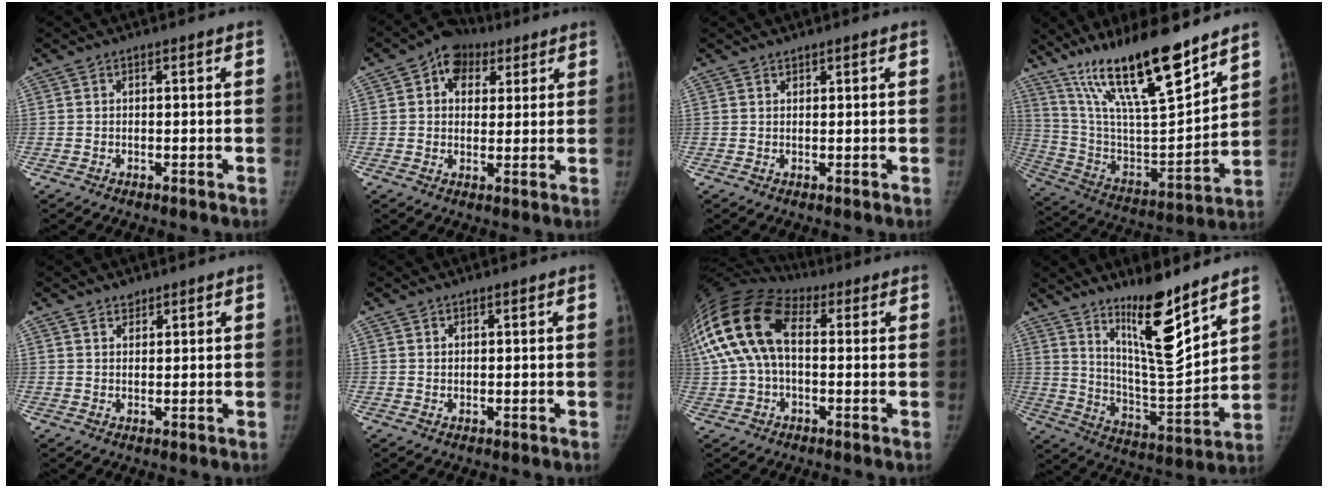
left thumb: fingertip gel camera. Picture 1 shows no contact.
{"total": 9.0, "force": [4.1, 6.6, 4.5], "torque": [-0.033, -0.002, 0.060]}
{"total": 0.7, "force": [0.7, 0.3, 0.0], "torque": [0.002, -0.006, 0.011]}
{"total": 24.3, "force": [17.0, 4.9, 16.7], "torque": [-0.267, -0.072, 0.306]}
{"total": 2.0, "force": [1.6, 1.1, 0.3], "torque": [0.006, -0.012, 0.025]}
{"total": 0.9, "force": [0.8, 0.5, 0.2], "torque": [0.006, -0.005, 0.010]}
{"total": 18.3, "force": [3.5, 10.8, 14.4], "torque": [-0.308, 0.043, 0.053]}
{"total": 15.5, "force": [10.9, 2.9, 10.6], "torque": [-0.152, -0.094, 0.197]}